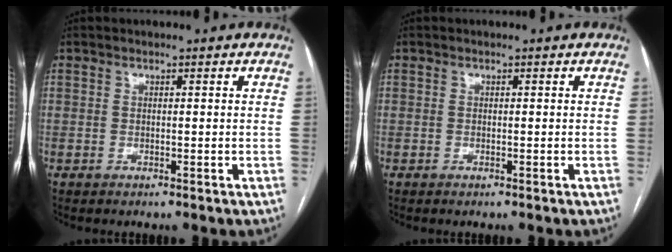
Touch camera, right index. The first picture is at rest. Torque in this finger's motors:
{"motor_torque": [-0.17, 0.09, -0.05, -0.01]}